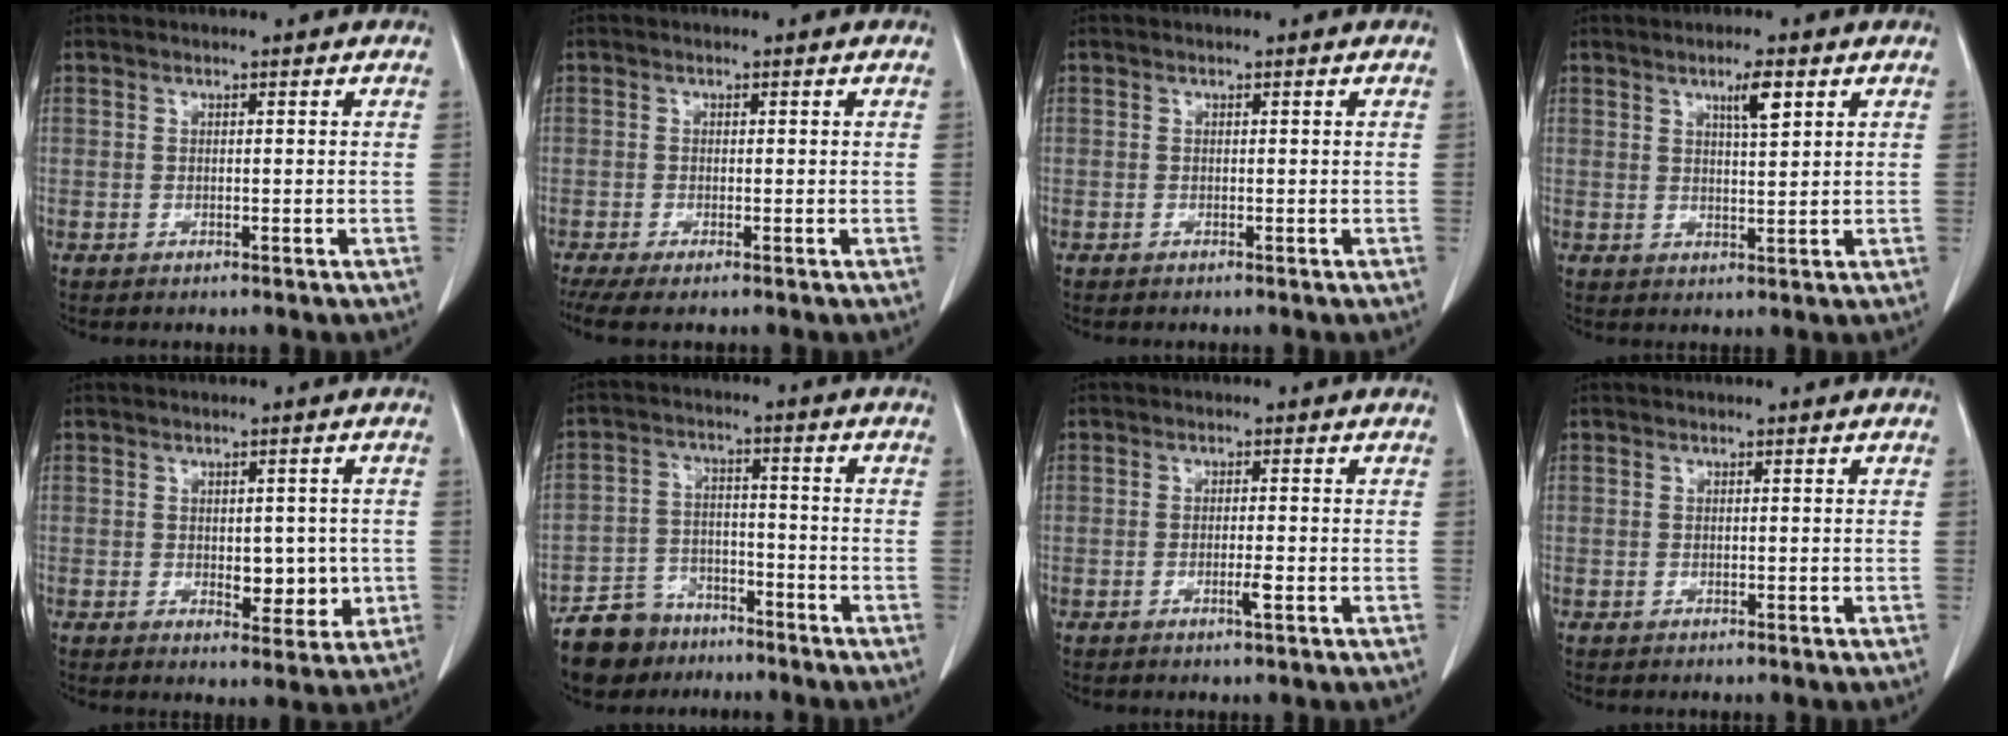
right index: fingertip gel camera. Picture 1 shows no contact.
{"total": 4.3, "force": [-3.0, 0.7, 3.0], "torque": [-0.054, -0.006, -0.051]}
{"total": 0.0}
{"total": 4.0, "force": [2.2, 0.5, 3.3], "torque": [-0.056, -0.002, 0.037]}
{"total": 5.4, "force": [-0.4, 2.9, 4.6], "torque": [-0.052, -0.004, 0.004]}
{"total": 8.6, "force": [-6.7, 5.1, 1.5], "torque": [-0.037, 0.007, -0.119]}
{"total": 2.0, "force": [-0.8, -0.1, 1.9], "torque": [-0.036, -0.004, -0.014]}
{"total": 0.0}